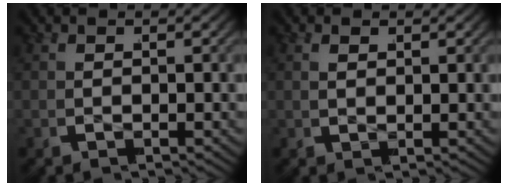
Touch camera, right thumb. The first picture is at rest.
{"total": 0.8, "force": [0.6, 0.3, 0.4], "torque": [-0.003, 0.002, 0.010]}